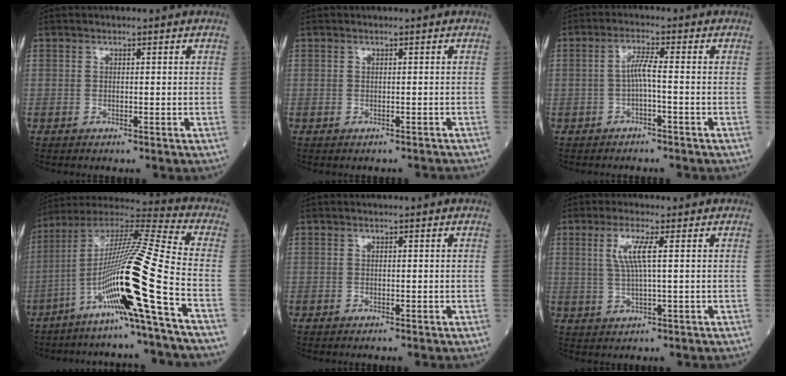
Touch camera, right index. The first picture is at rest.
{"total": 0.9, "force": [-0.9, 0.3, 0.2], "torque": [0.000, 0.000, -0.012]}
{"total": 2.8, "force": [-0.7, 0.0, 2.7], "torque": [-0.052, 0.008, -0.013]}
{"total": 19.0, "force": [-7.8, -2.6, 17.1], "torque": [-0.336, -0.013, -0.152]}
{"total": 0.0}
{"total": 4.6, "force": [1.3, 0.0, 4.4], "torque": [-0.094, 0.001, 0.029]}